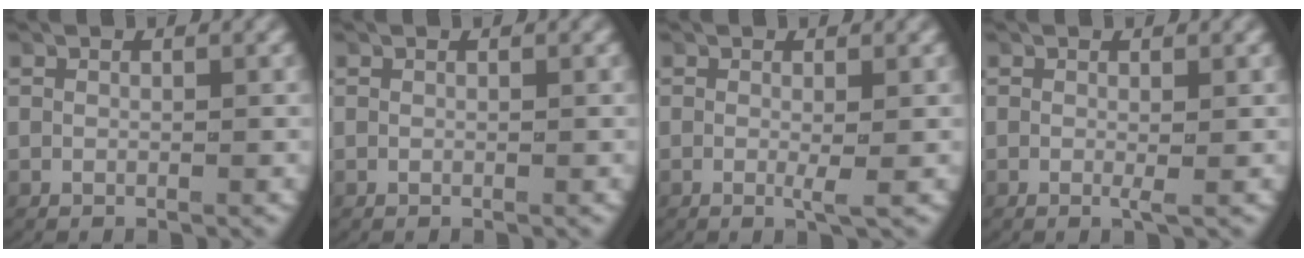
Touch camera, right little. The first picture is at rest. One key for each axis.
{"total": 0.0}
{"total": 1.2, "fx": -0.2, "fy": 0.0, "fz": 1.2, "tx": -0.028, "ty": -0.009, "tz": -0.002}
{"total": 0.7, "fx": 0.0, "fy": 0.0, "fz": 0.7, "tx": -0.016, "ty": -0.006, "tz": -0.001}